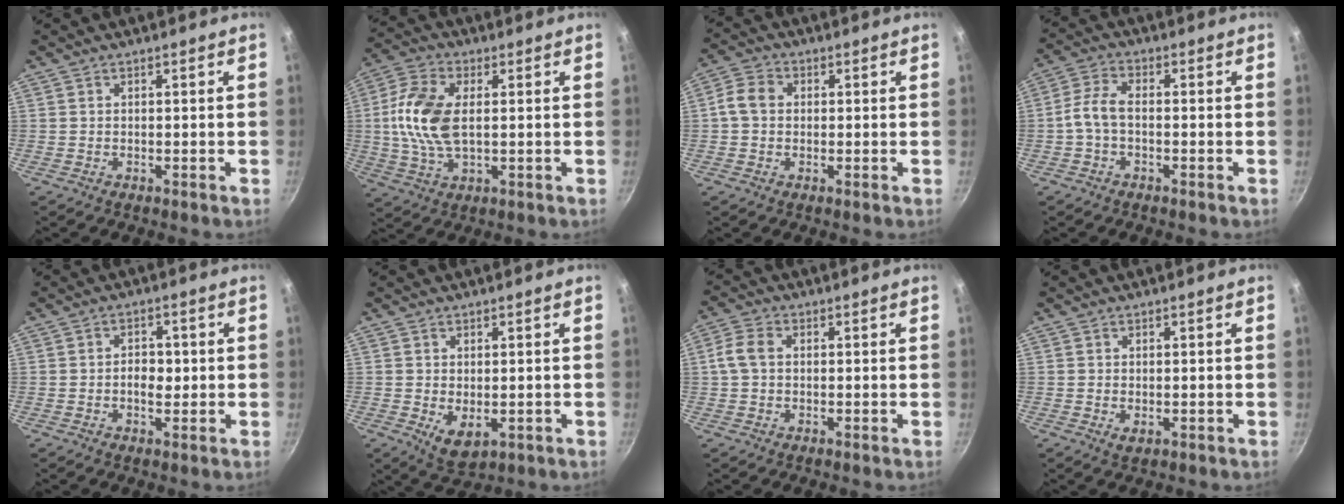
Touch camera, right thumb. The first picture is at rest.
{"total": 12.5, "force": [1.1, 6.6, 10.6], "torque": [-0.232, 0.005, 0.020]}
{"total": 5.2, "force": [0.3, 4.2, 3.1], "torque": [-0.054, 0.014, -0.002]}
{"total": 5.5, "force": [-1.0, 3.0, 4.5], "torque": [-0.097, 0.019, -0.026]}
{"total": 3.8, "force": [-0.2, 2.5, 2.9], "torque": [-0.029, 0.006, -0.006]}
{"total": 4.8, "force": [-1.0, 2.8, 3.8], "torque": [-0.059, -0.010, -0.002]}
{"total": 4.8, "force": [0.4, 3.4, 3.3], "torque": [-0.075, 0.014, 0.004]}
{"total": 1.0, "force": [-0.2, 0.6, 0.8], "torque": [-0.015, -0.002, -0.001]}